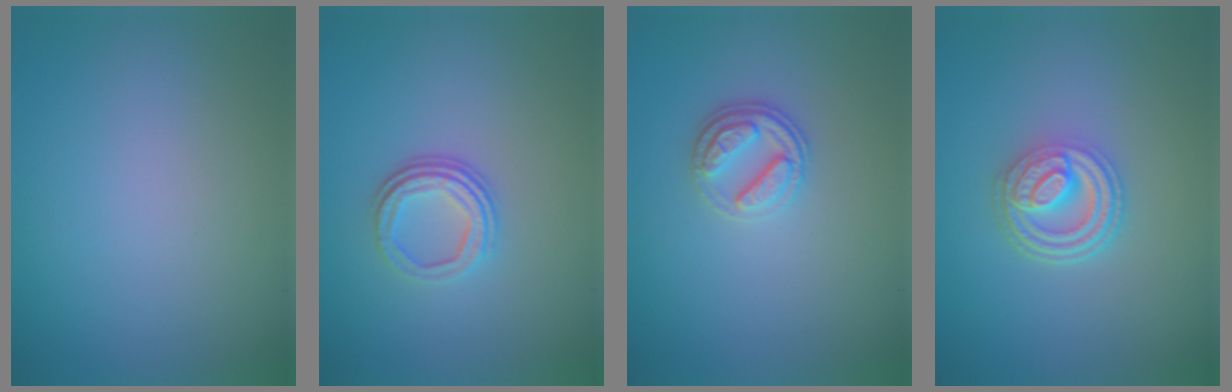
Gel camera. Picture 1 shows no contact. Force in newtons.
{"total": 3.3, "press": 2.4, "slide": 2.3}
{"total": 2.8, "press": 2.6, "slide": 1.1}
{"total": 4.8, "press": 3.6, "slide": 3.2}